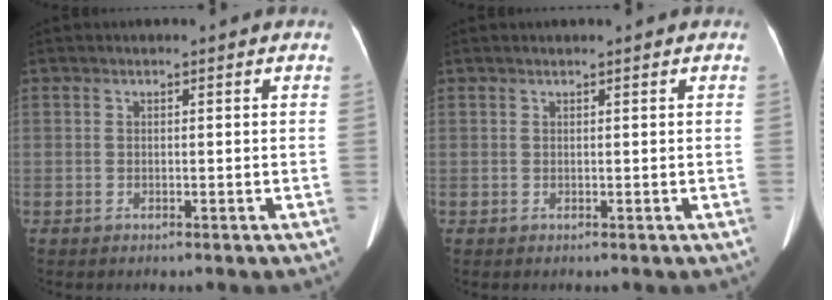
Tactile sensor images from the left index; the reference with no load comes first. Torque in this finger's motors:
{"motor_torque": [-0.61, 0.30, -0.62, -0.08]}